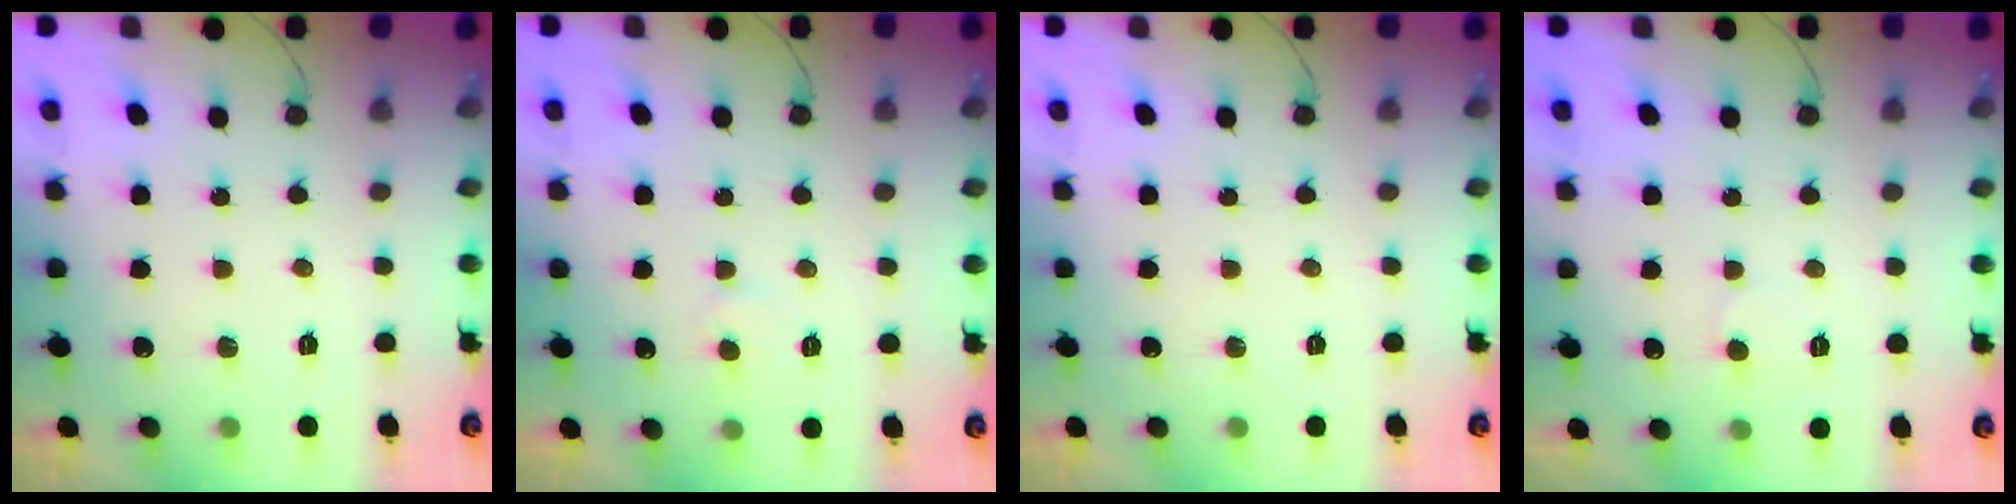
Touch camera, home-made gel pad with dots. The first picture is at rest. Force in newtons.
{"total": 2.0, "press": 2.0, "slide": 0.2}
{"total": 0.0}
{"total": 4.2, "press": 4.2, "slide": 0.4}